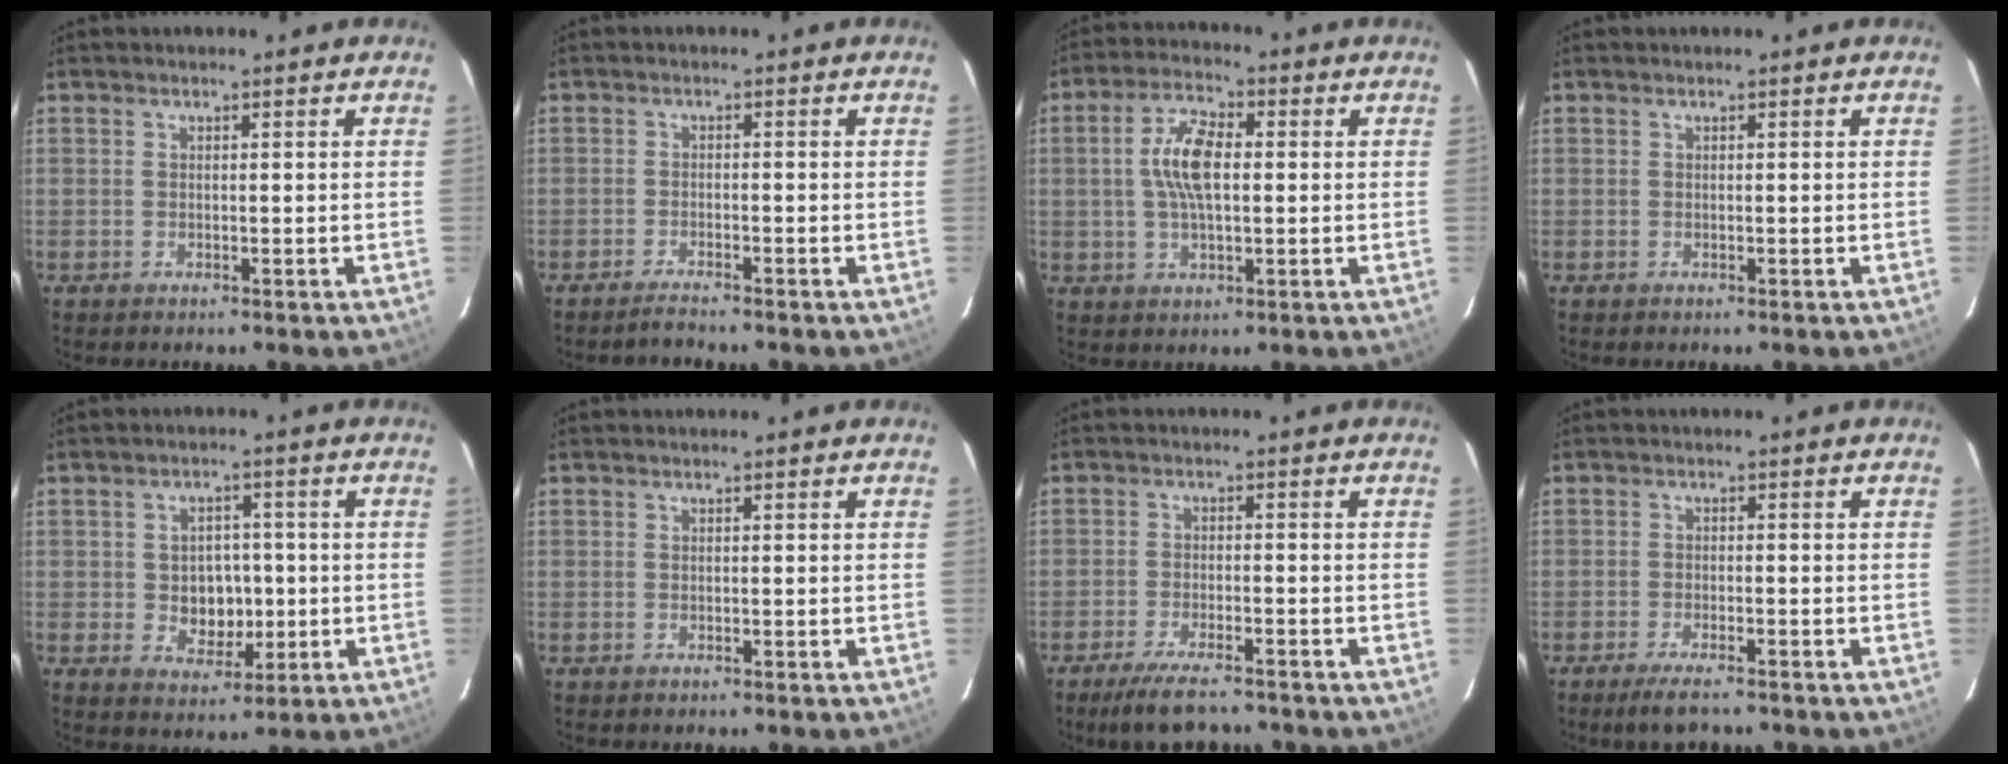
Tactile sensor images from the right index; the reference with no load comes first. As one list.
[{"total": 2.3, "force": [-2.2, 0.0, 0.7], "torque": [-0.025, -0.005, -0.042]}, {"total": 8.4, "force": [0.6, 3.6, 7.6], "torque": [-0.149, 0.014, 0.011]}, {"total": 0.0}, {"total": 6.4, "force": [-0.5, 5.3, 3.6], "torque": [-0.068, 0.008, 0.005]}, {"total": 0.0}, {"total": 8.5, "force": [-7.1, 1.9, 4.3], "torque": [-0.101, -0.020, -0.120]}, {"total": 5.0, "force": [-4.1, 1.0, 2.7], "torque": [-0.064, -0.010, -0.074]}]